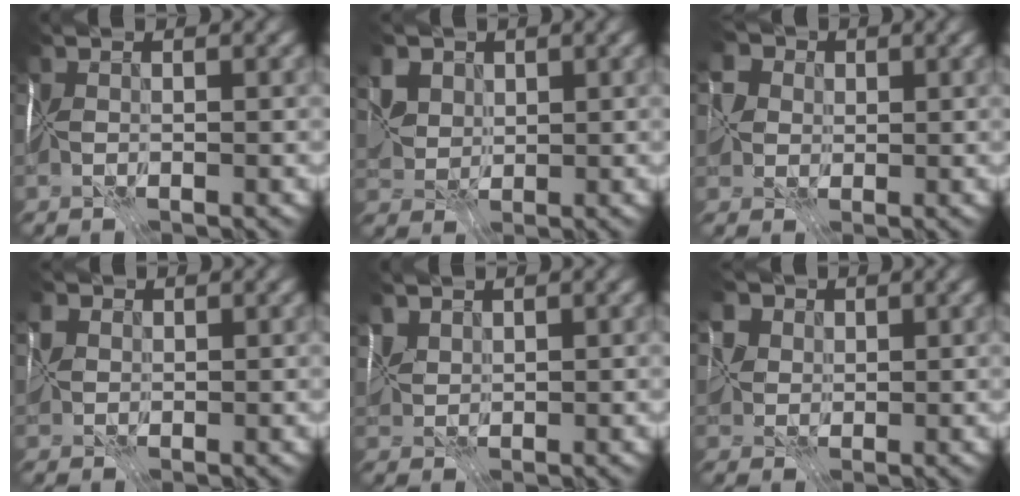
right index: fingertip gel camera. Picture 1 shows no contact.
{"total": 3.4, "force": [2.2, 2.3, 1.4], "torque": [-0.044, 0.008, 0.044]}
{"total": 3.4, "force": [1.1, 2.9, 1.4], "torque": [-0.024, 0.013, 0.010]}
{"total": 2.7, "force": [1.0, 2.0, 1.4], "torque": [-0.040, 0.010, 0.017]}
{"total": 1.6, "force": [1.6, 0.4, 0.2], "torque": [-0.003, 0.002, 0.031]}
{"total": 8.2, "force": [4.1, 6.0, 3.8], "torque": [-0.064, 0.021, 0.056]}